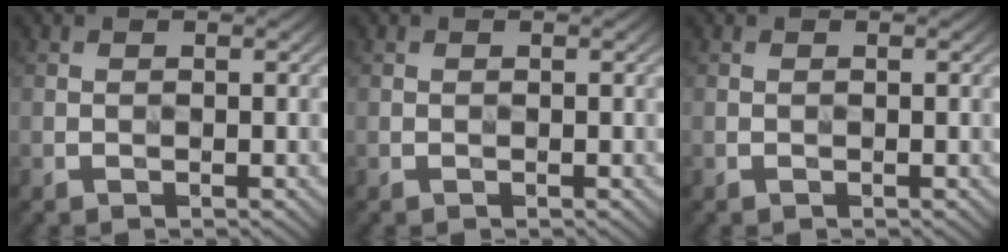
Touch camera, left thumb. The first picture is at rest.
{"total": 0.0}
{"total": 0.0}